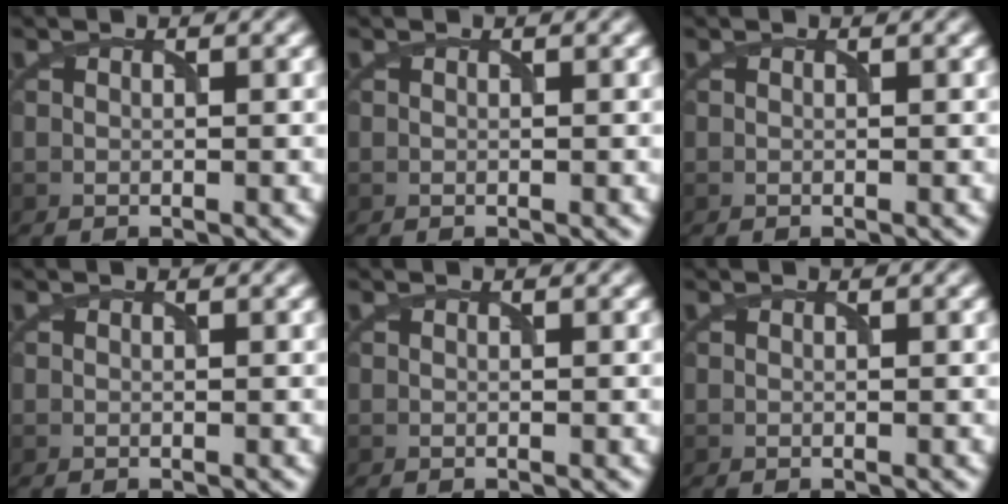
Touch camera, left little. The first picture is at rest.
{"total": 0.0}
{"total": 0.0}
{"total": 0.0}
{"total": 0.0}
{"total": 0.0}